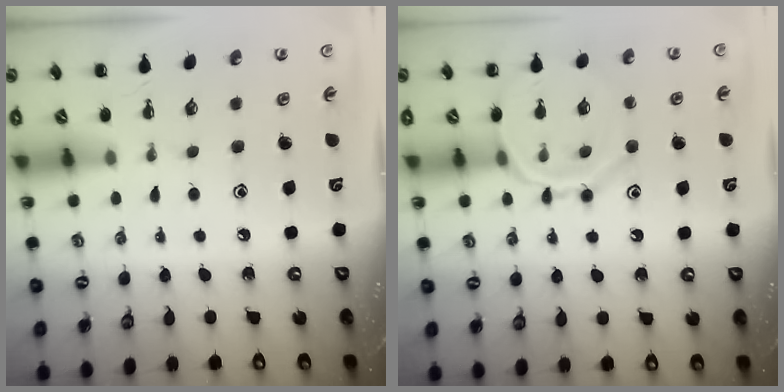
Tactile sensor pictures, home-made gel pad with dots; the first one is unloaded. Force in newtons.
{"total": 12.0, "press": 12.0, "slide": 0.8}